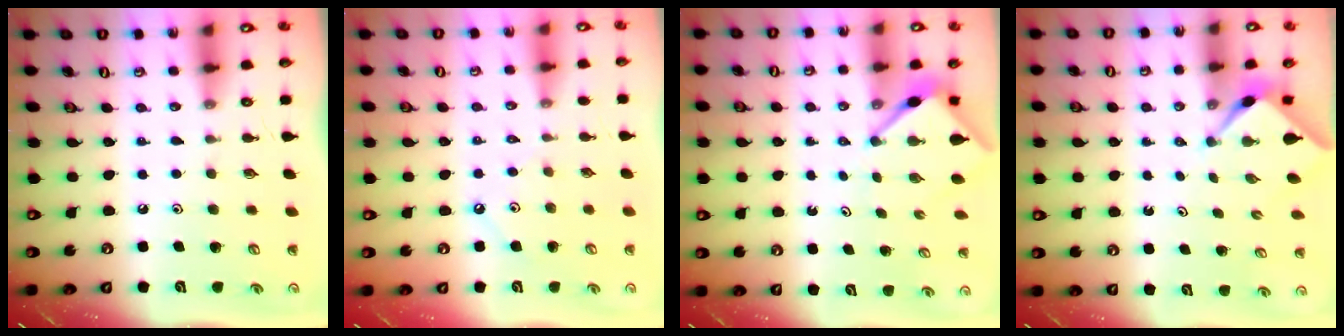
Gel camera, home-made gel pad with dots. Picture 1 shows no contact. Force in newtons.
{"total": 2.4, "press": 2.4, "slide": 0.4}
{"total": 4.2, "press": 4.2, "slide": 0.4}
{"total": 2.2, "press": 2.2, "slide": 0.1}